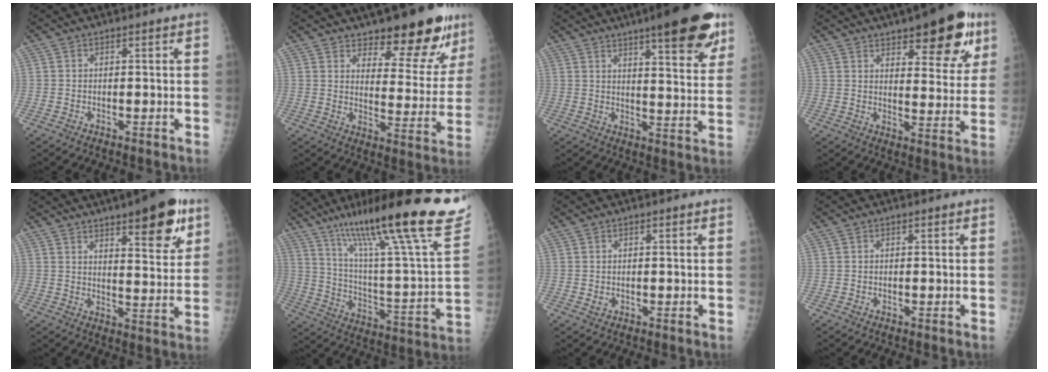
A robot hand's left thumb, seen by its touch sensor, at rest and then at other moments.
{"total": 15.8, "force": [11.1, 6.1, 9.5], "torque": [-0.069, -0.080, 0.155]}
{"total": 18.3, "force": [11.7, 4.0, 13.4], "torque": [-0.156, -0.044, 0.156]}
{"total": 16.3, "force": [9.4, 6.0, 11.9], "torque": [-0.117, -0.035, 0.130]}
{"total": 14.2, "force": [8.4, 4.1, 10.7], "torque": [-0.116, -0.041, 0.118]}
{"total": 33.6, "force": [22.5, 5.1, 24.5], "torque": [-0.340, -0.065, 0.341]}
{"total": 0.9, "force": [0.3, 0.5, 0.6], "torque": [-0.007, -0.003, 0.011]}
{"total": 0.0}